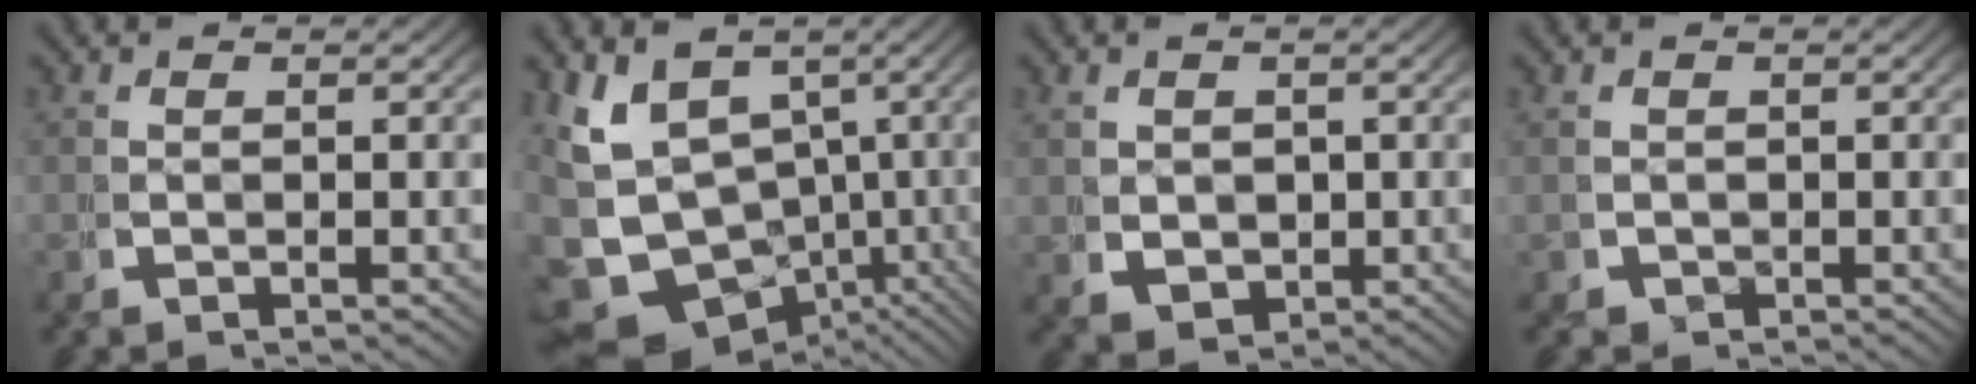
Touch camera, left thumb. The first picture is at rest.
{"total": 14.4, "force": [-2.7, 10.8, 9.2], "torque": [-0.200, -0.077, -0.014]}
{"total": 3.6, "force": [-0.2, 3.0, 2.1], "torque": [-0.046, -0.025, 0.016]}
{"total": 1.2, "force": [-0.4, 1.2, 0.1], "torque": [0.001, -0.008, -0.004]}